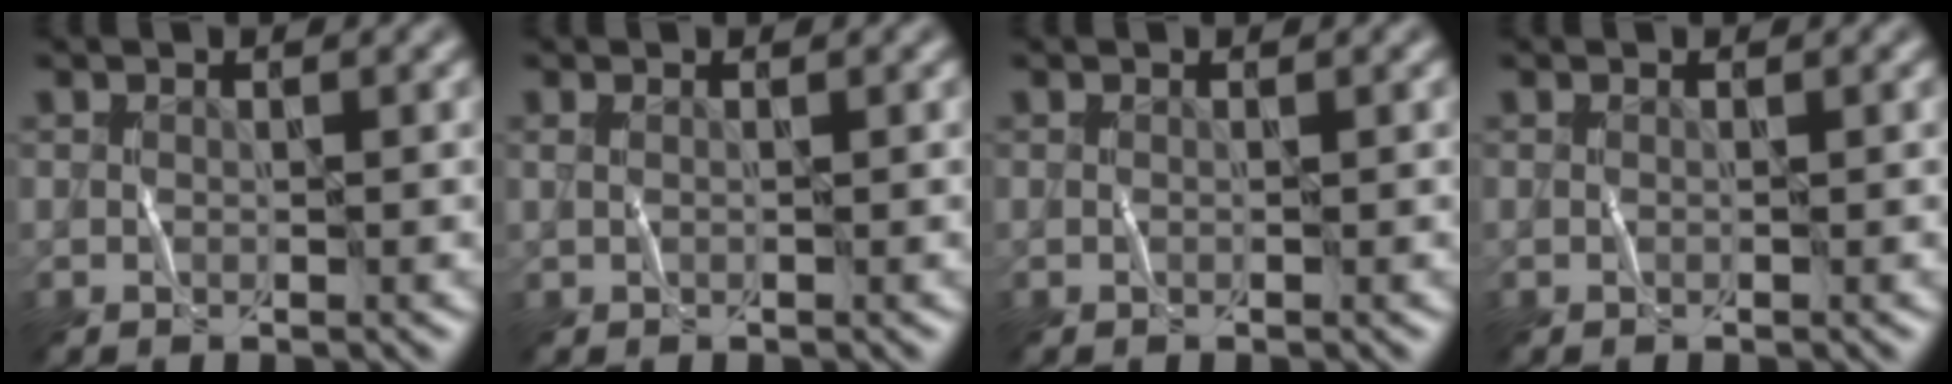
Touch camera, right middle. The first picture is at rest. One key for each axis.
{"total": 0.0}
{"total": 0.0}
{"total": 0.0}